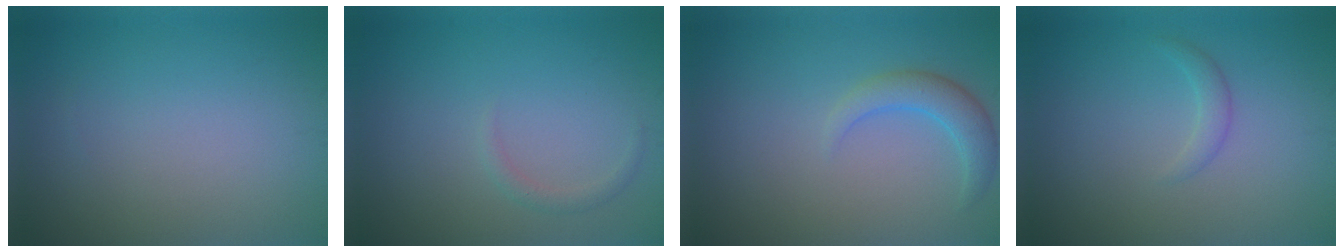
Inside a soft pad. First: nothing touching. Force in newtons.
{"total": 0.9, "press": 0.9, "slide": 0.0}
{"total": 2.8, "press": 2.8, "slide": 0.3}
{"total": 1.2, "press": 1.1, "slide": 0.2}